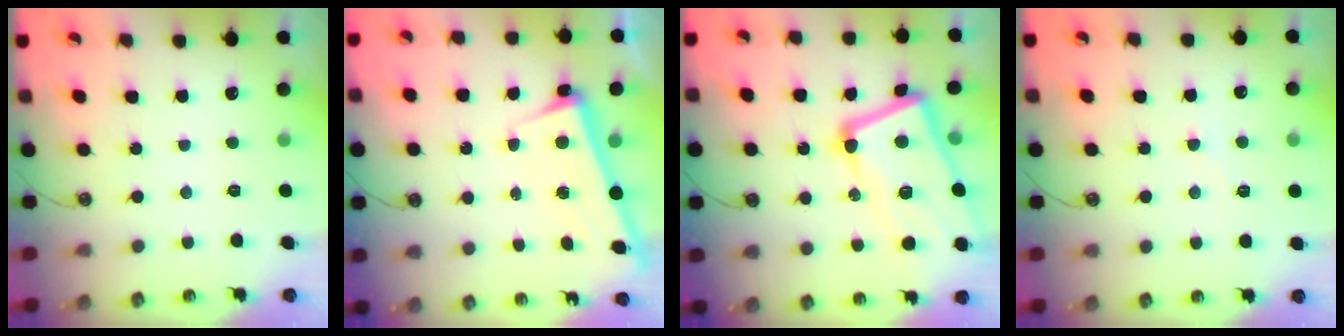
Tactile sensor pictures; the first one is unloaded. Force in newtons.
{"total": 2.6, "press": 2.5, "slide": 0.8}
{"total": 15.0, "press": 14.8, "slide": 2.7}
{"total": 3.0, "press": 2.8, "slide": 0.8}